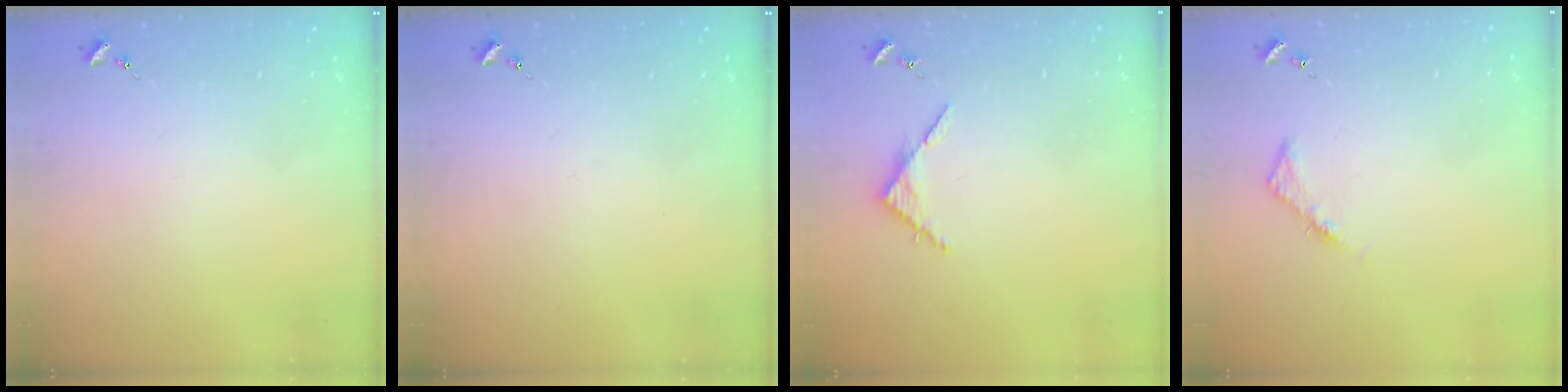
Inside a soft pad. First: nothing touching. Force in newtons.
{"total": 0.0}
{"total": 3.8, "press": 3.8, "slide": 0.4}
{"total": 4.1, "press": 4.0, "slide": 0.5}